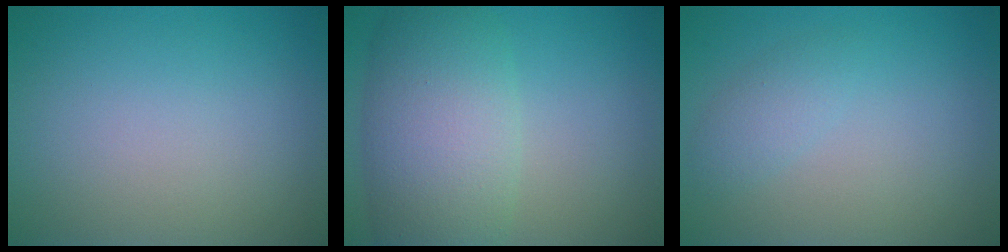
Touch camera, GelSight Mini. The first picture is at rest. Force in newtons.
{"total": 8.1, "press": 8.1, "slide": 0.5}
{"total": 1.6, "press": 1.6, "slide": 0.0}